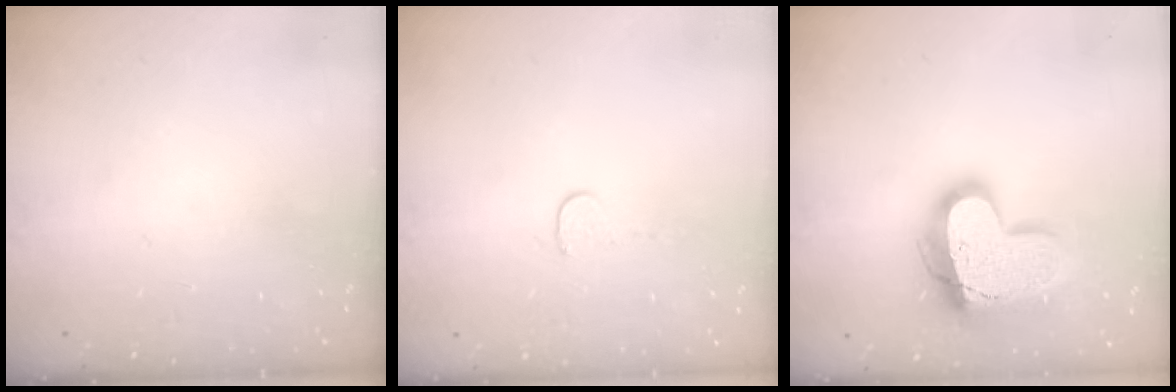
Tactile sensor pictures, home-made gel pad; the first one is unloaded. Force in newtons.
{"total": 3.7, "press": 3.7, "slide": 0.3}
{"total": 19.3, "press": 19.2, "slide": 2.0}